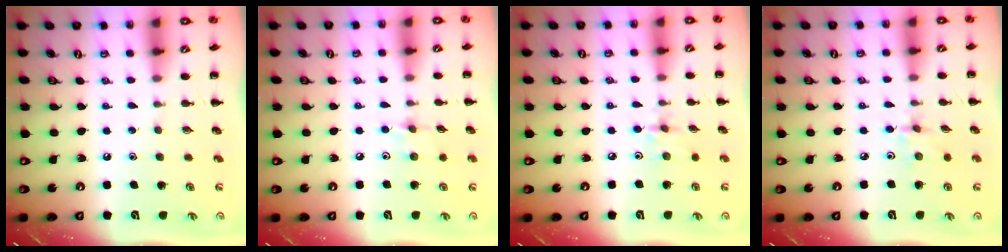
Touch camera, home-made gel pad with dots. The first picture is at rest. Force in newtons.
{"total": 5.3, "press": 5.1, "slide": 1.6}
{"total": 2.4, "press": 2.4, "slide": 0.5}
{"total": 2.9, "press": 2.7, "slide": 0.9}